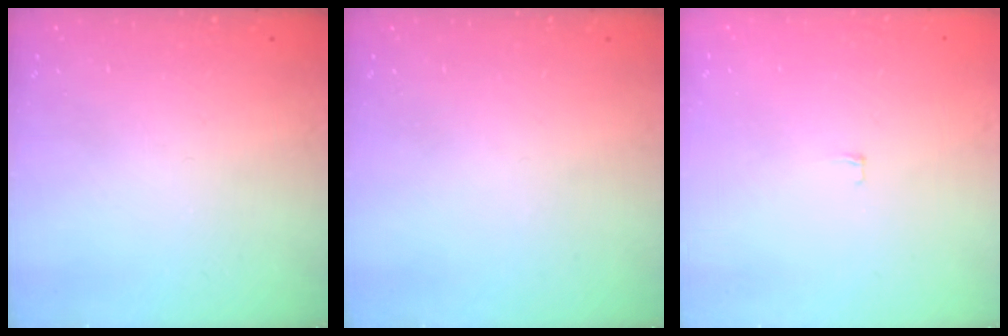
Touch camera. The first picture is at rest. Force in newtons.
{"total": 0.0}
{"total": 2.4, "press": 2.4, "slide": 0.2}